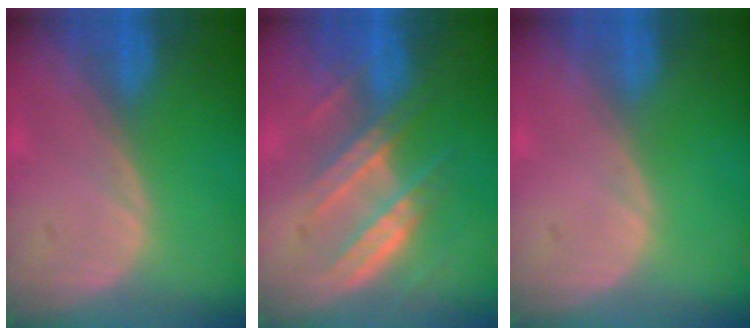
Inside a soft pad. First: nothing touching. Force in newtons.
{"total": 7.2, "press": 7.0, "slide": 1.6}
{"total": 0.0}